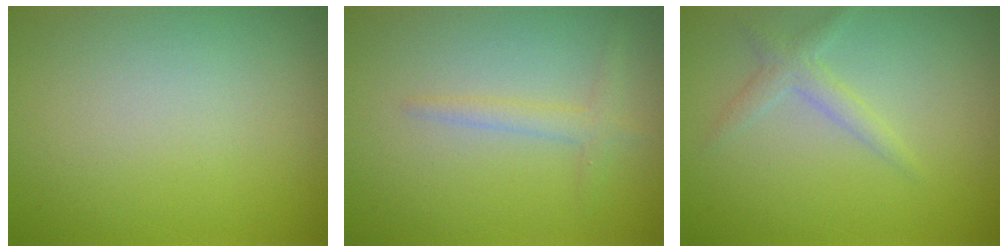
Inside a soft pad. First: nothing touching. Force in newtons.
{"total": 1.6, "press": 1.6, "slide": 0.1}
{"total": 1.7, "press": 1.6, "slide": 0.1}